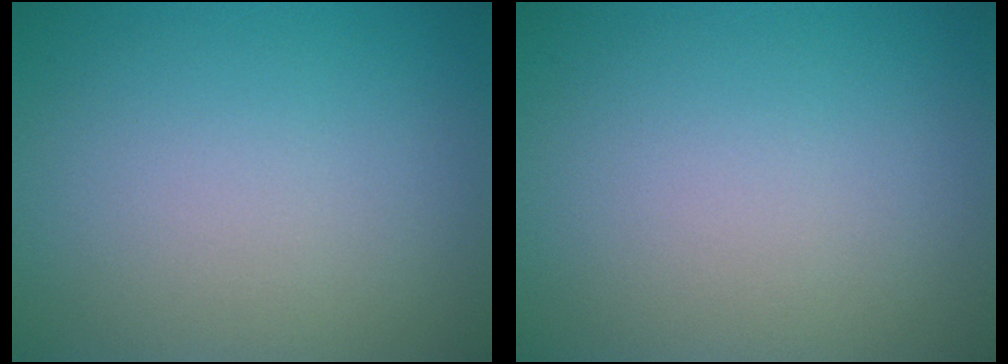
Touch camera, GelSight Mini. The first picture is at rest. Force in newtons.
{"total": 0.0}